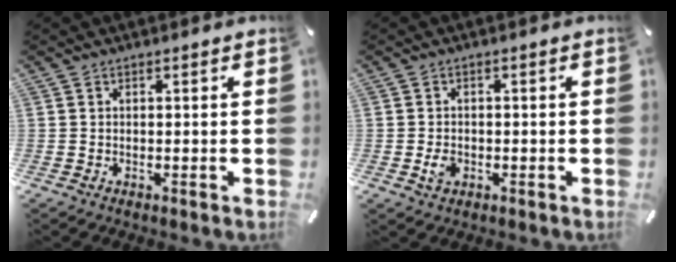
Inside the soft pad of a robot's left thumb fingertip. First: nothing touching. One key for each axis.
{"total": 2.7, "fx": -0.7, "fy": 2.0, "fz": 1.6, "tx": -0.035, "ty": 0.001, "tz": -0.015}